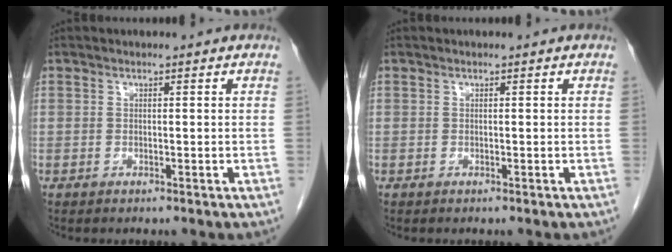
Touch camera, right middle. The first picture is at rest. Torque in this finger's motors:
{"motor_torque": [-0.01, 0.00, 0.00, 0.00]}